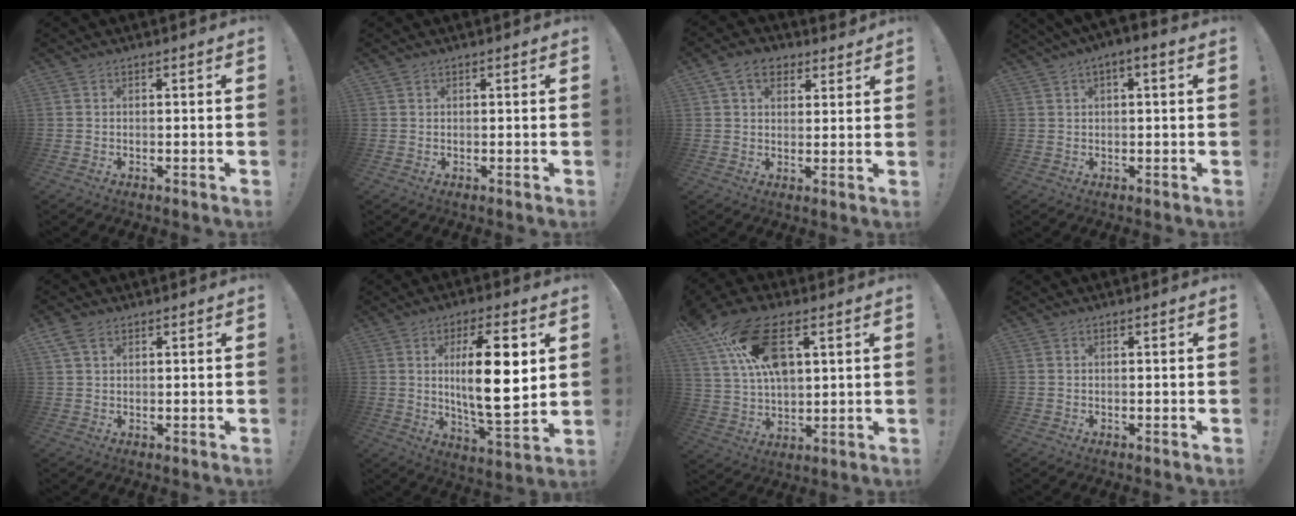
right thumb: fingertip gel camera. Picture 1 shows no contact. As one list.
[{"total": 0.0}, {"total": 8.5, "force": [4.5, 5.8, 4.2], "torque": [-0.063, -0.010, 0.086]}, {"total": 3.0, "force": [-0.1, 0.9, 2.9], "torque": [-0.041, 0.003, -0.004]}, {"total": 3.9, "force": [2.0, 2.3, 2.4], "torque": [-0.042, -0.002, 0.039]}, {"total": 17.7, "force": [3.5, 5.0, 16.6], "torque": [-0.264, -0.018, 0.040]}, {"total": 18.4, "force": [8.1, 9.6, 13.4], "torque": [-0.232, -0.030, 0.146]}, {"total": 0.0}]